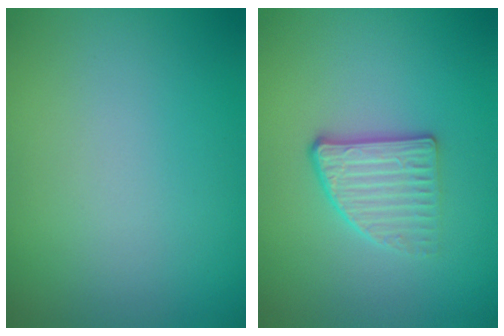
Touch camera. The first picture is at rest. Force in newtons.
{"total": 2.9, "press": 2.5, "slide": 1.4}